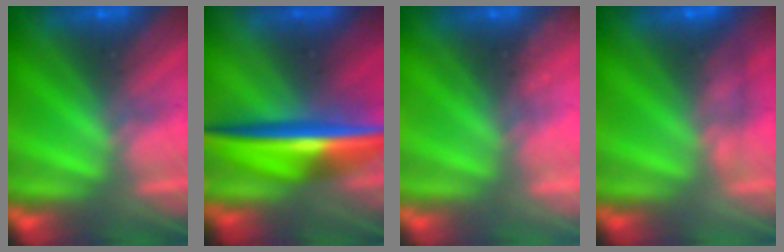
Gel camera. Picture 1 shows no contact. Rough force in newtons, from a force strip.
{"total": 7.7}
{"total": 2.2}
{"total": 4.7}